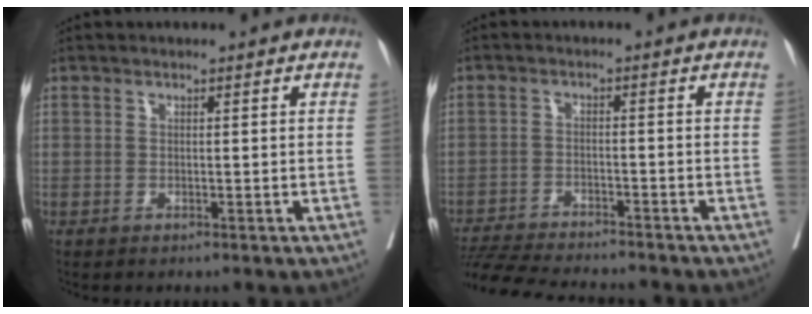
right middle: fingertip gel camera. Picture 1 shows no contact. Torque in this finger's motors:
{"motor_torque": [0.62, -0.74, 0.16, 0.04]}